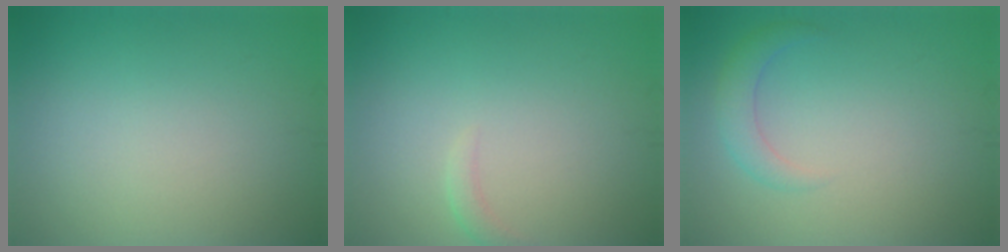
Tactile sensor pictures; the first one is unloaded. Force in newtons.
{"total": 1.0, "press": 0.9, "slide": 0.2}
{"total": 2.0, "press": 2.0, "slide": 0.2}